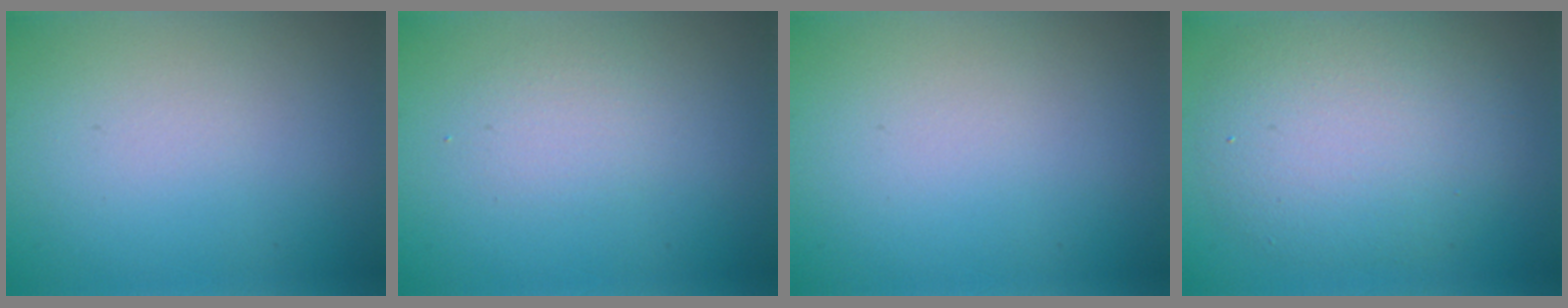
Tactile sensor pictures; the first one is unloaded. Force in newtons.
{"total": 1.5, "press": 1.5, "slide": 0.1}
{"total": 0.0}
{"total": 6.9, "press": 6.9, "slide": 0.4}